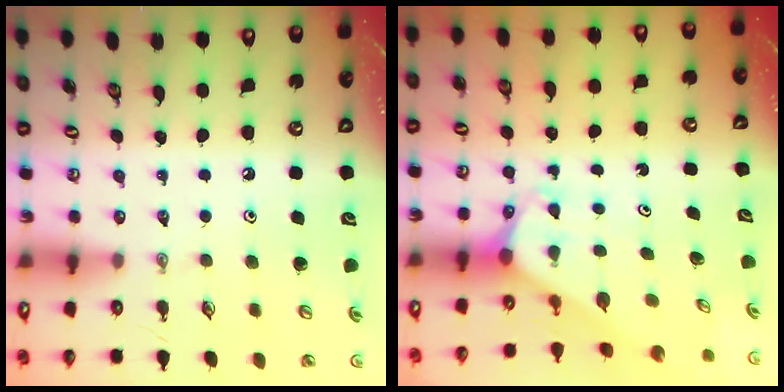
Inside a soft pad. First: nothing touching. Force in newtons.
{"total": 2.0, "press": 2.0, "slide": 0.1}